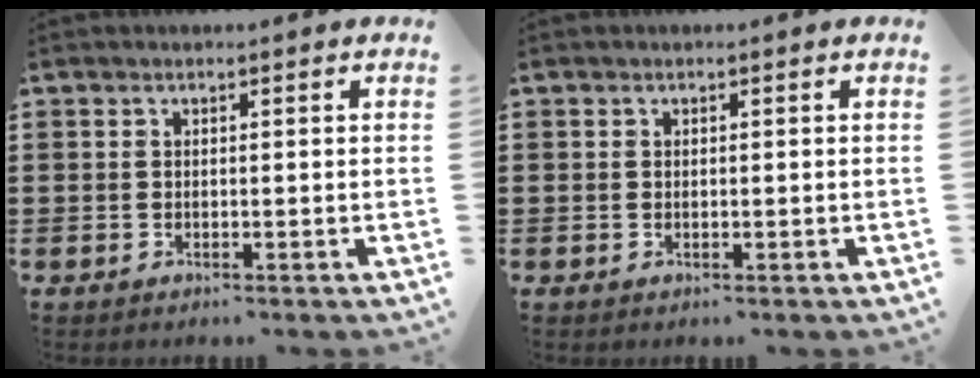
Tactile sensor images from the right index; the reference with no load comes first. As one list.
[{"total": 0.0}]